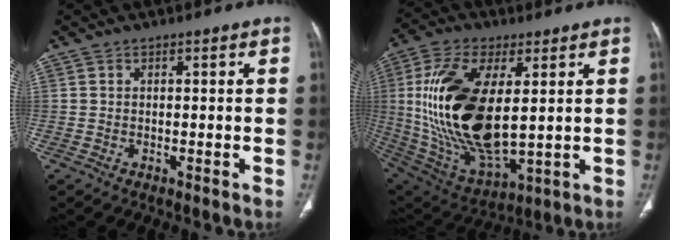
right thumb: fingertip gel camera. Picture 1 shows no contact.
{"total": 24.4, "force": [3.0, 11.5, 21.2], "torque": [-0.427, -0.022, 0.067]}